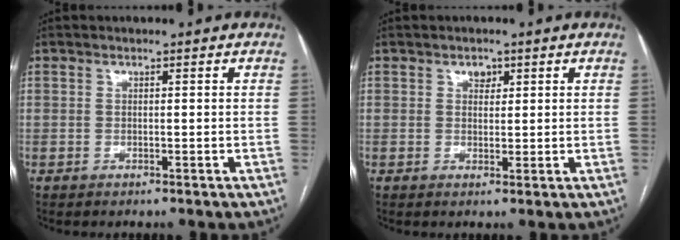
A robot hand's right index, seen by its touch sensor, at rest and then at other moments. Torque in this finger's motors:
{"motor_torque": [0.18, -0.05, 0.13, -0.01]}